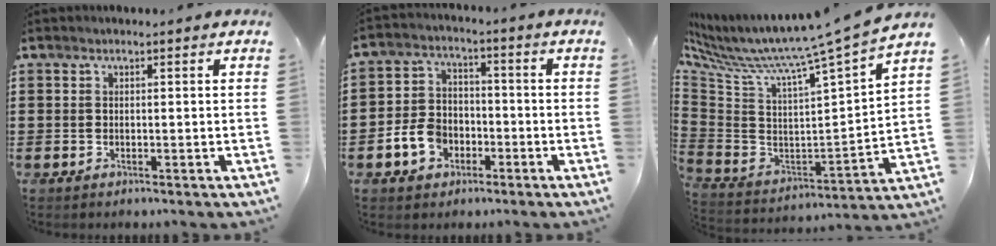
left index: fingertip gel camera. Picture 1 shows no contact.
{"total": 6.5, "force": [-2.7, 5.0, 3.1], "torque": [-0.079, 0.013, -0.053]}
{"total": 9.2, "force": [7.7, -1.8, 4.7], "torque": [-0.117, -0.074, 0.112]}